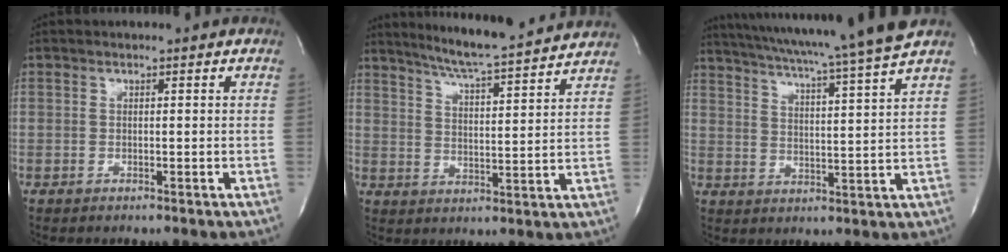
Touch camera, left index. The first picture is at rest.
{"total": 15.7, "force": [14.2, -0.1, 6.5], "torque": [-0.112, 0.000, 0.200]}
{"total": 17.8, "force": [15.5, -2.5, 8.2], "torque": [-0.145, -0.032, 0.220]}